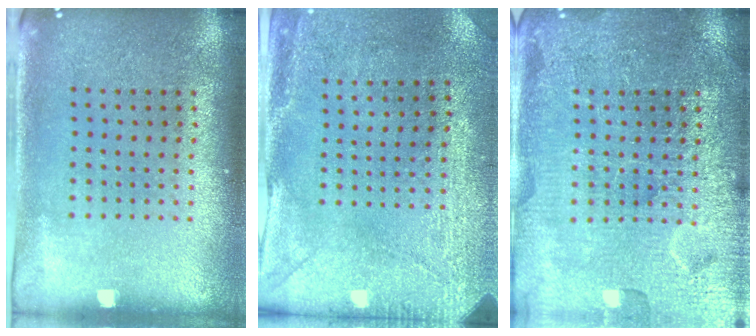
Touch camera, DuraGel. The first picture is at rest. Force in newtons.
{"total": 2.9, "press": 2.5, "slide": 1.5}
{"total": 4.2, "press": 4.2, "slide": 0.4}